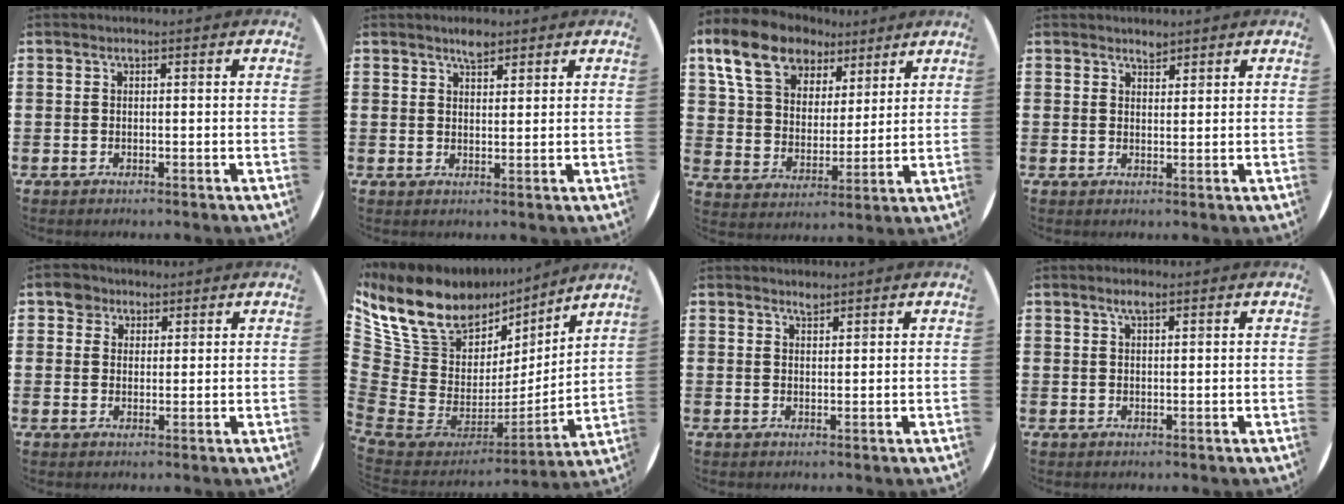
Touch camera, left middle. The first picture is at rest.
{"total": 2.4, "force": [2.1, 0.8, 0.9], "torque": [-0.012, 0.001, 0.037]}
{"total": 12.2, "force": [8.9, 7.0, 4.5], "torque": [-0.116, -0.016, 0.168]}
{"total": 1.5, "force": [1.4, 0.4, 0.1], "torque": [0.004, -0.002, 0.025]}
{"total": 3.0, "force": [2.2, 2.1, 0.2], "torque": [0.004, 0.001, 0.040]}
{"total": 12.9, "force": [9.4, 7.7, 4.3], "torque": [-0.138, -0.071, 0.172]}
{"total": 1.0, "force": [1.0, 0.1, 0.0], "torque": [0.007, -0.003, 0.018]}
{"total": 1.5, "force": [1.0, 0.4, 1.0], "torque": [-0.020, 0.004, 0.017]}